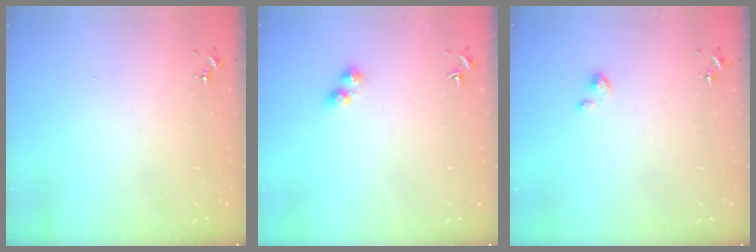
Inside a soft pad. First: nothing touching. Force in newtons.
{"total": 3.2, "press": 3.1, "slide": 0.5}
{"total": 2.7, "press": 2.7, "slide": 0.2}